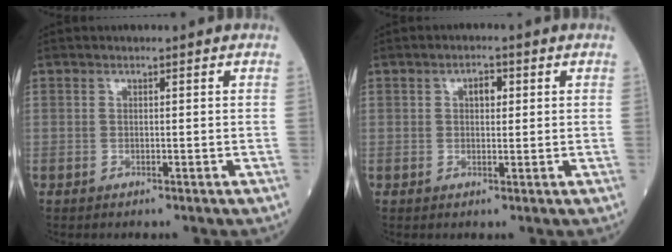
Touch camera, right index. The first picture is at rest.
{"total": 2.3, "force": [0.7, 1.3, 1.8], "torque": [-0.028, 0.007, 0.010]}